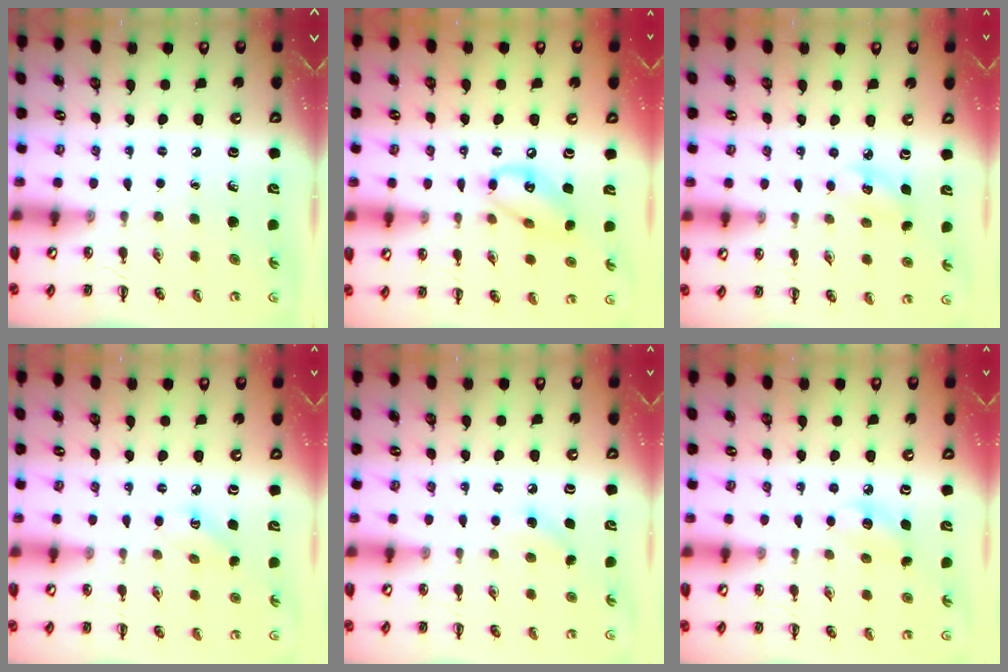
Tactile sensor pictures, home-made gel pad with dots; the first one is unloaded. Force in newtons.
{"total": 11.3, "press": 11.1, "slide": 2.0}
{"total": 4.1, "press": 4.0, "slide": 0.9}
{"total": 2.9, "press": 2.8, "slide": 0.8}
{"total": 6.6, "press": 6.2, "slide": 2.1}
{"total": 6.2, "press": 6.0, "slide": 1.6}